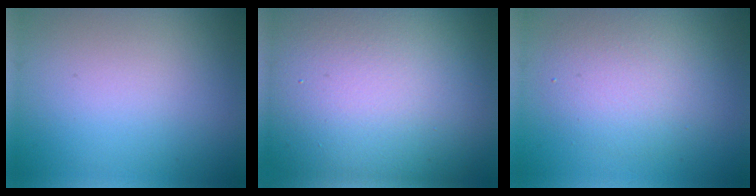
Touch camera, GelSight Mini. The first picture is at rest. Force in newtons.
{"total": 21.1, "press": 21.1, "slide": 1.4}
{"total": 4.7, "press": 4.7, "slide": 0.2}